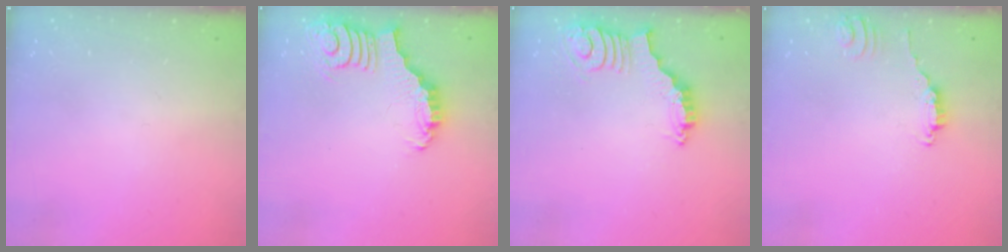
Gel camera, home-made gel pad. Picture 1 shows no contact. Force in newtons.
{"total": 3.4, "press": 3.3, "slide": 0.6}
{"total": 4.9, "press": 4.9, "slide": 0.5}
{"total": 2.6, "press": 2.6, "slide": 0.2}